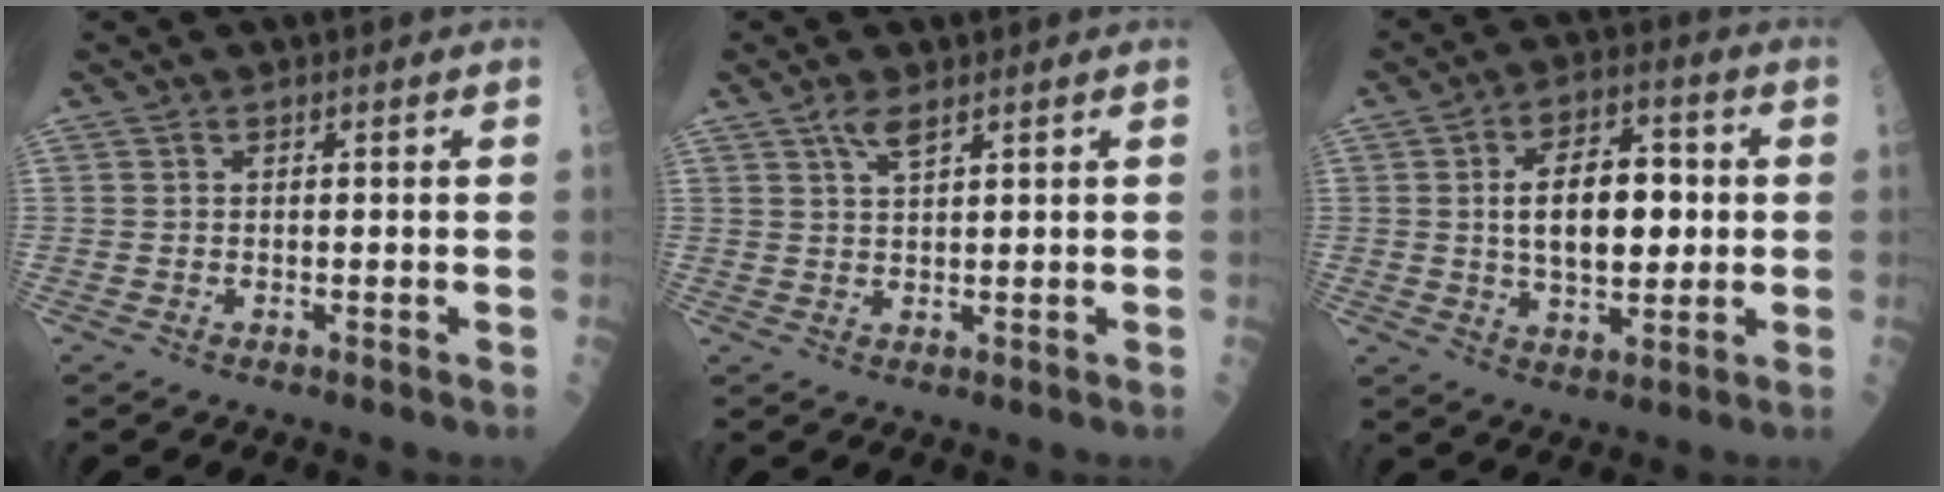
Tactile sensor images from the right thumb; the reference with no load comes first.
{"total": 2.9, "force": [2.0, 0.6, 2.0], "torque": [-0.038, -0.005, 0.041]}
{"total": 13.6, "force": [1.0, 7.2, 11.4], "torque": [-0.157, 0.008, 0.018]}